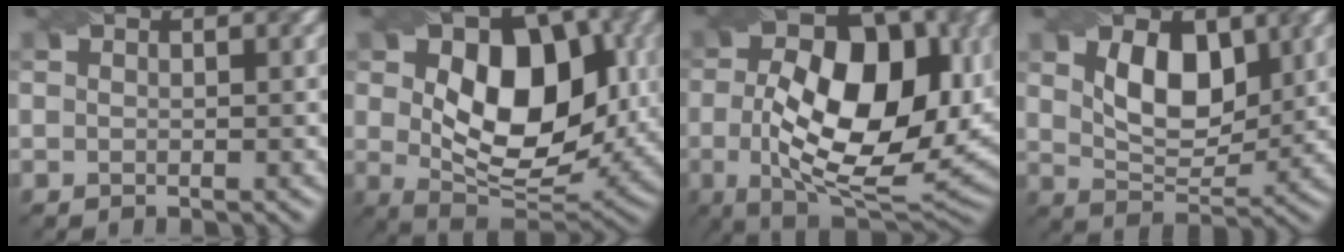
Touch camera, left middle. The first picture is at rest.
{"total": 10.4, "force": [0.6, 6.4, 8.2], "torque": [-0.137, 0.007, 0.019]}
{"total": 11.9, "force": [-0.9, 6.1, 10.2], "torque": [-0.161, 0.009, -0.008]}
{"total": 4.4, "force": [0.7, 2.7, 3.5], "torque": [-0.074, 0.006, 0.024]}